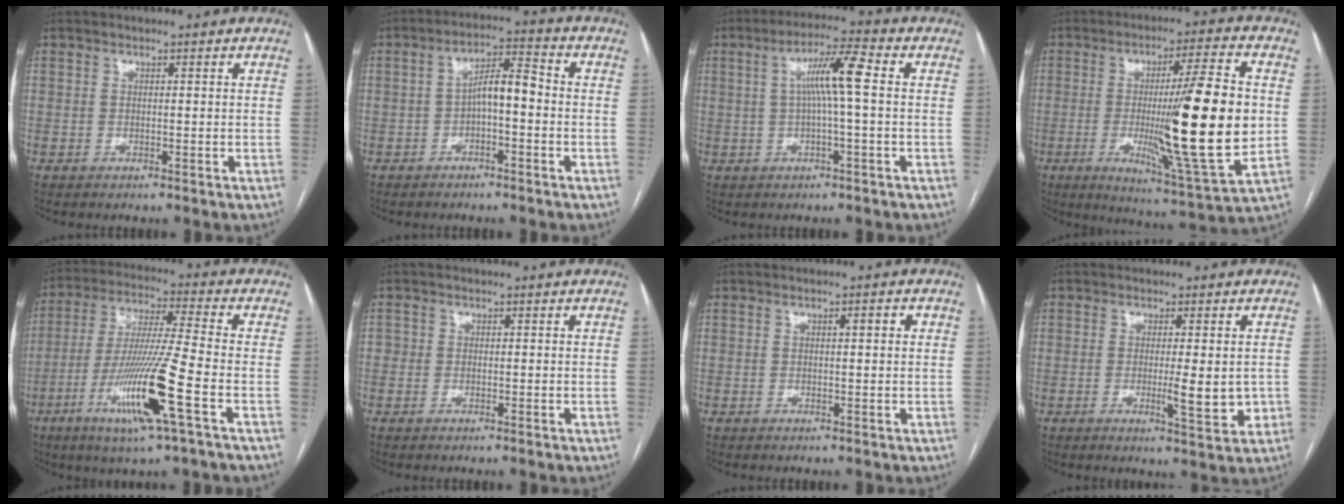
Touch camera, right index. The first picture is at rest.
{"total": 5.8, "force": [-0.8, 1.8, 5.5], "torque": [-0.094, 0.027, -0.015]}
{"total": 7.5, "force": [0.9, 0.0, 7.5], "torque": [-0.131, 0.016, 0.014]}
{"total": 20.2, "force": [-0.9, 0.5, 20.2], "torque": [-0.318, -0.023, -0.015]}
{"total": 15.0, "force": [-5.8, -0.6, 13.8], "torque": [-0.280, -0.021, -0.112]}
{"total": 1.1, "force": [0.0, 1.1, 0.3], "torque": [0.002, 0.005, -0.001]}
{"total": 1.7, "force": [0.5, 0.4, 1.6], "torque": [-0.021, 0.003, 0.006]}
{"total": 5.4, "force": [-0.7, 1.2, 5.2], "torque": [-0.074, -0.008, -0.009]}